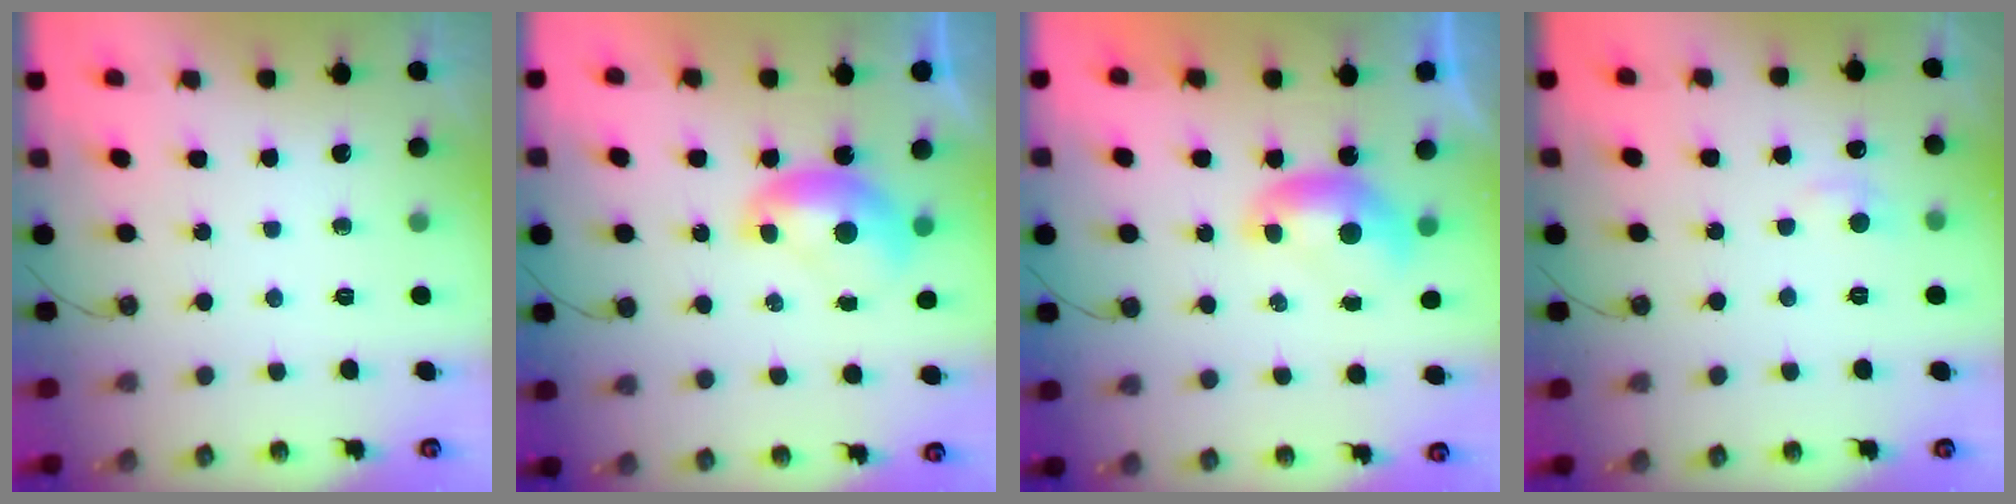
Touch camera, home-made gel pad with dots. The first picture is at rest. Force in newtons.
{"total": 2.0, "press": 1.8, "slide": 0.8}
{"total": 0.0}
{"total": 0.9, "press": 0.5, "slide": 0.8}